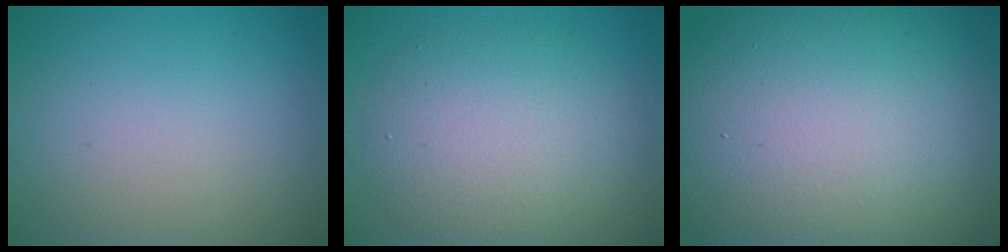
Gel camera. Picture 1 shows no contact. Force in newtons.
{"total": 6.6, "press": 6.6, "slide": 0.3}
{"total": 18.5, "press": 18.5, "slide": 1.2}